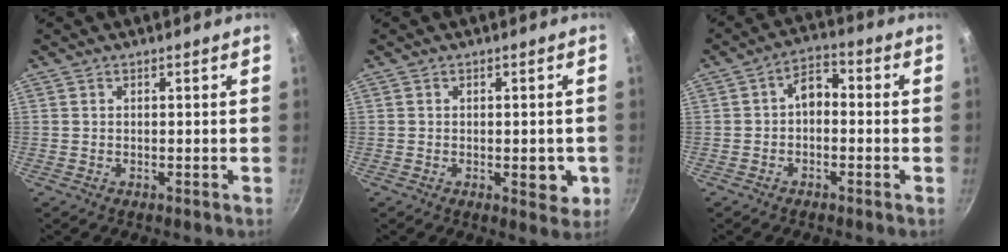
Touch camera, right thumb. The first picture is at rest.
{"total": 4.8, "force": [-0.9, 2.5, 3.9], "torque": [-0.030, -0.001, -0.011]}
{"total": 4.9, "force": [-0.6, 3.2, 3.6], "torque": [-0.041, 0.023, -0.020]}